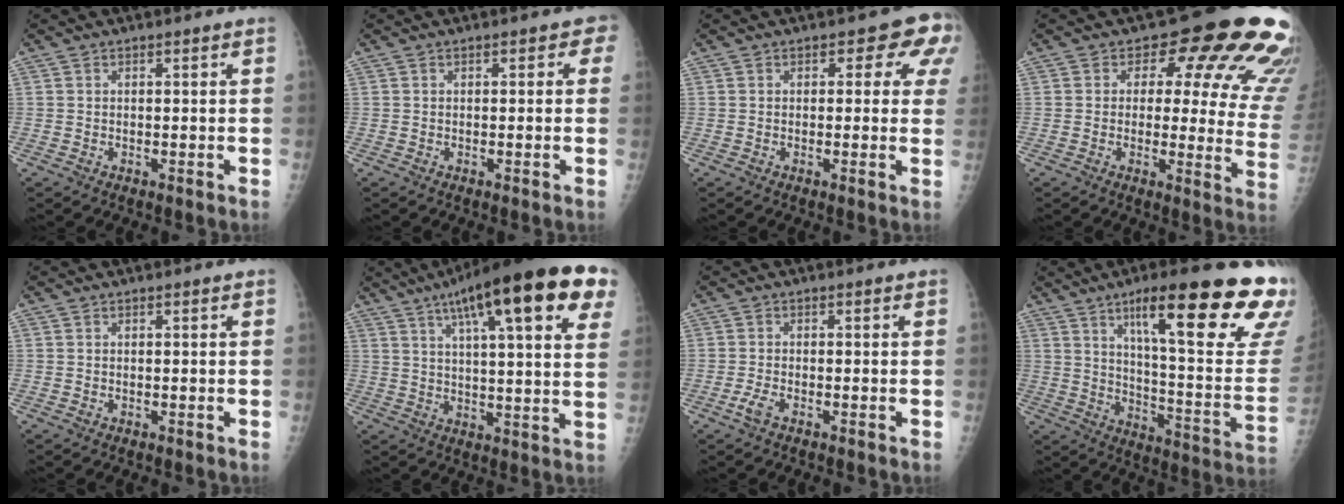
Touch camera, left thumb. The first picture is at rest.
{"total": 2.3, "force": [0.8, 1.4, 1.8], "torque": [0.000, 0.004, 0.000]}
{"total": 6.5, "force": [2.5, 3.8, 4.7], "torque": [-0.002, 0.001, 0.016]}
{"total": 18.6, "force": [10.1, 9.1, 12.7], "torque": [-0.094, -0.046, 0.094]}
{"total": 0.0}
{"total": 25.8, "force": [13.0, 5.8, 21.5], "torque": [-0.308, 0.000, 0.179]}
{"total": 2.0, "force": [-1.2, 0.7, 1.4], "torque": [-0.033, 0.002, -0.027]}
{"total": 29.0, "force": [16.3, 5.4, 23.3], "torque": [-0.261, -0.051, 0.241]}